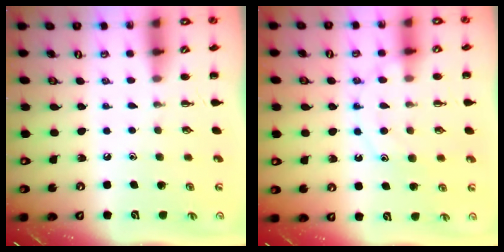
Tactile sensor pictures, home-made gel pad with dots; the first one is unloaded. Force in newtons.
{"total": 10.6, "press": 10.6, "slide": 0.7}